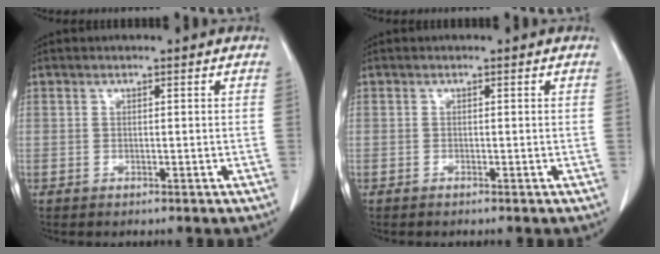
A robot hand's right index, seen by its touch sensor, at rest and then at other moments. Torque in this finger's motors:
{"motor_torque": [-0.01, 0.00, 0.00, 0.00]}